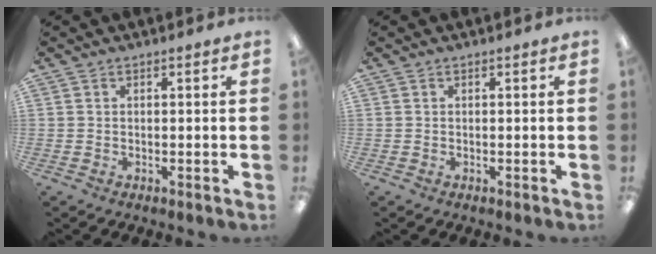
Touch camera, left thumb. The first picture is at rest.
{"total": 0.0}